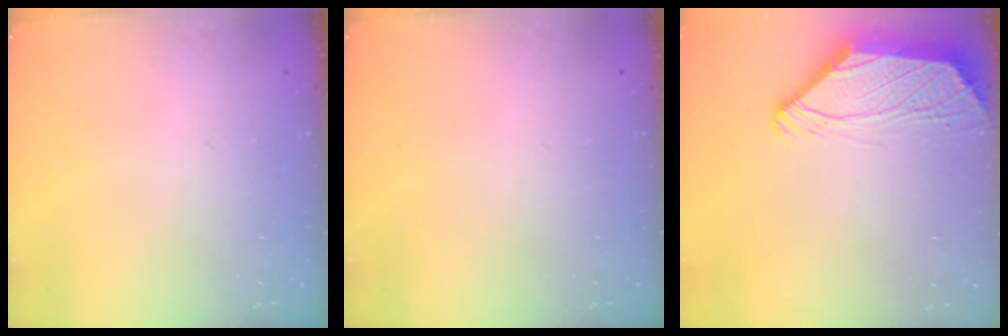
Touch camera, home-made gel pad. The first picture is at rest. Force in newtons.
{"total": 0.0}
{"total": 1.6, "press": 1.5, "slide": 0.6}